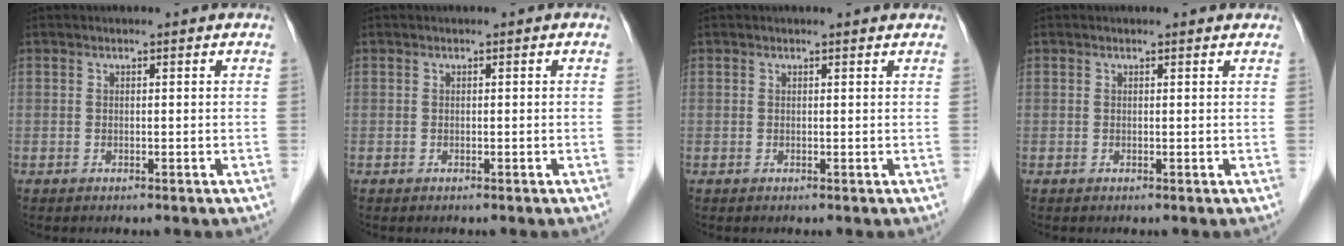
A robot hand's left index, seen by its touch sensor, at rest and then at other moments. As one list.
[{"total": 0.0}, {"total": 1.4, "force": [1.4, -0.1, 0.2], "torque": [-0.012, -0.001, 0.013]}, {"total": 1.3, "force": [1.2, 0.1, 0.1], "torque": [-0.013, -0.004, 0.009]}]